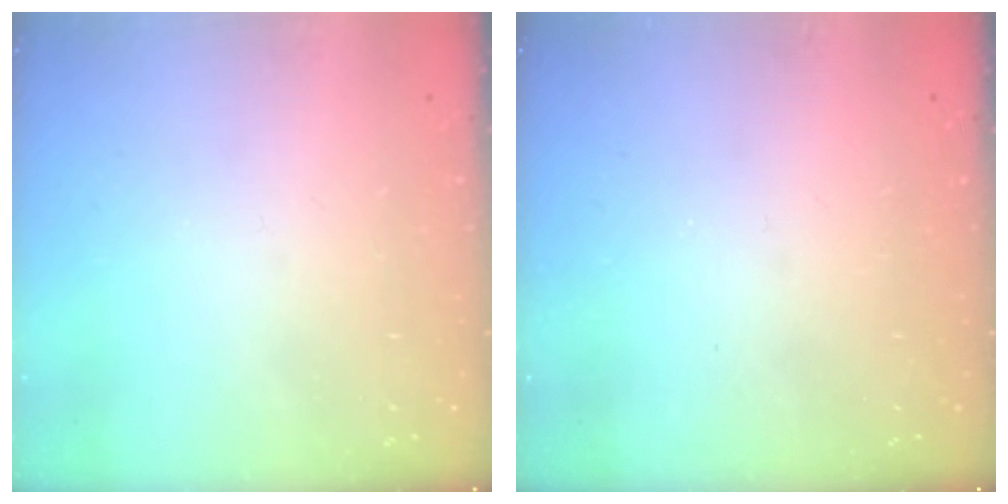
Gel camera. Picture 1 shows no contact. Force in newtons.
{"total": 0.0}